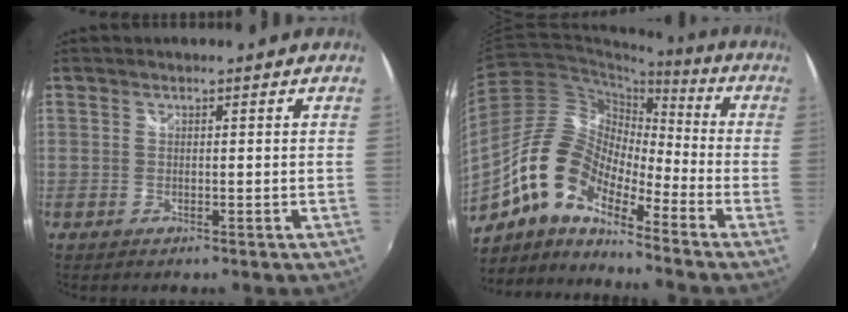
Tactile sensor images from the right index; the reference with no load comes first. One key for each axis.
{"total": 14.2, "fx": -9.0, "fy": 6.0, "fz": 9.2, "tx": -0.163, "ty": 0.009, "tz": -0.188}